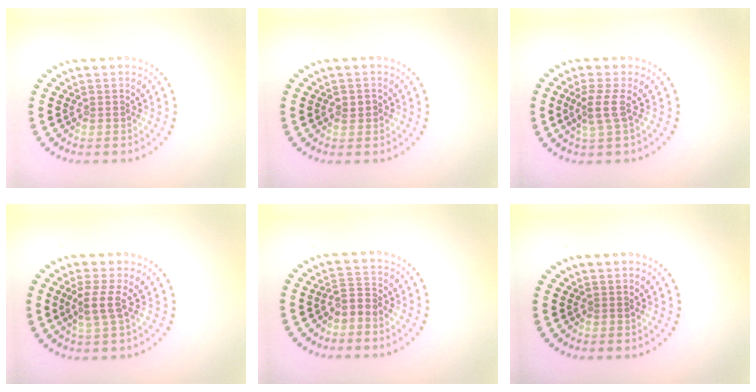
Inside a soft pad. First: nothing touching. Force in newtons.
{"total": 1.1, "press": 1.1, "slide": 0.4}
{"total": 2.1, "press": 1.6, "slide": 1.4}
{"total": 2.2, "press": 1.6, "slide": 1.4}
{"total": 2.0, "press": 1.5, "slide": 1.3}
{"total": 0.0}